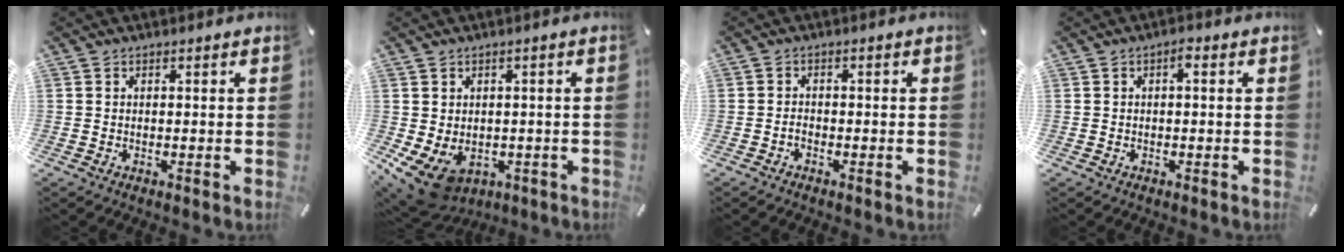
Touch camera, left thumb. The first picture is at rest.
{"total": 8.0, "force": [-3.3, 5.9, 4.2], "torque": [-0.095, 0.005, -0.058]}
{"total": 1.6, "force": [-1.0, 0.8, 1.0], "torque": [-0.020, 0.004, -0.020]}
{"total": 1.7, "force": [0.0, 0.5, 1.6], "torque": [-0.033, 0.007, -0.002]}